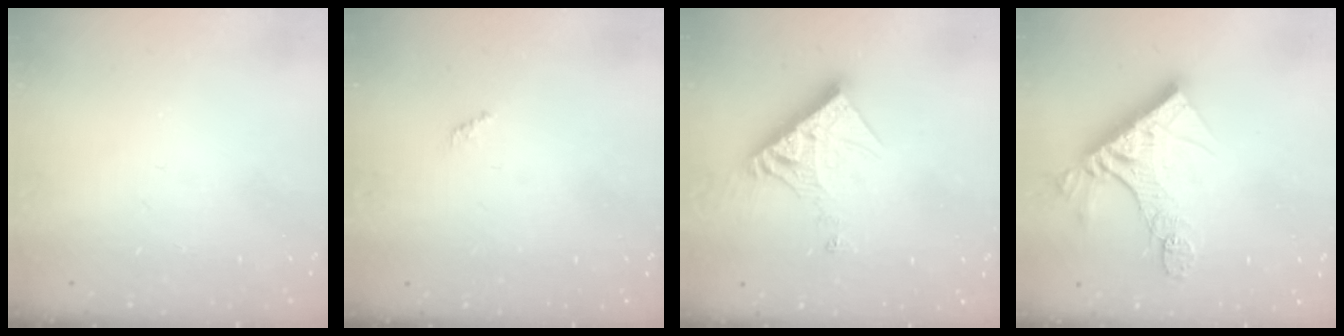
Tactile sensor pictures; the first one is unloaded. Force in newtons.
{"total": 0.7, "press": 0.7, "slide": 0.3}
{"total": 11.6, "press": 11.5, "slide": 1.1}
{"total": 13.2, "press": 13.1, "slide": 1.2}